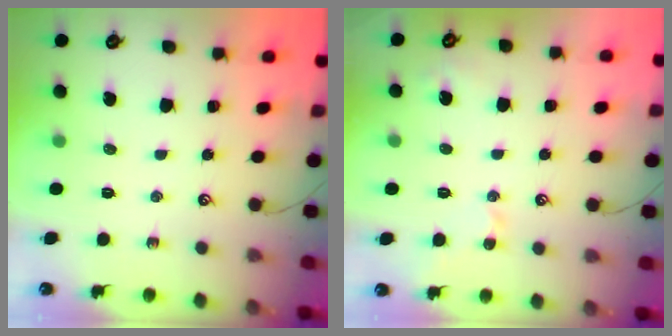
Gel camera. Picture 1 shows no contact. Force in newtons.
{"total": 3.0, "press": 3.0, "slide": 0.5}